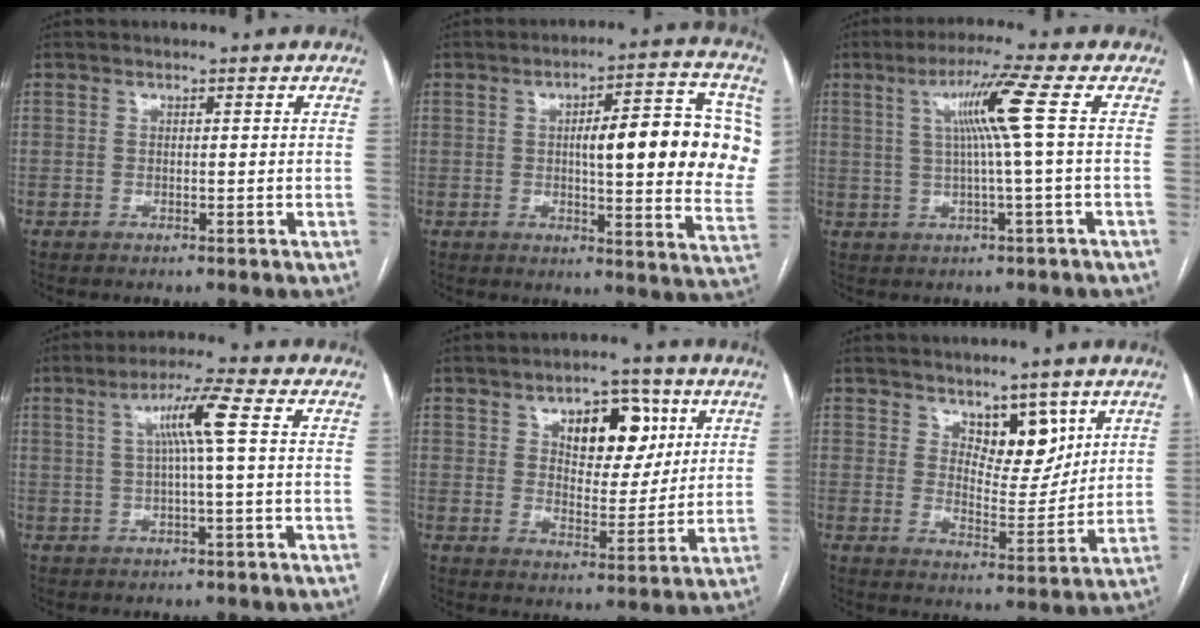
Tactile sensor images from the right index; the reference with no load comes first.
{"total": 19.1, "force": [3.0, 4.1, 18.4], "torque": [-0.194, 0.022, 0.038]}
{"total": 7.5, "force": [1.5, -1.9, 7.1], "torque": [-0.130, 0.012, 0.035]}
{"total": 6.3, "force": [1.1, -0.8, 6.2], "torque": [-0.112, 0.012, 0.022]}
{"total": 10.6, "force": [4.4, 5.5, 7.9], "torque": [-0.113, 0.015, 0.074]}
{"total": 7.0, "force": [4.3, 3.4, 4.3], "torque": [-0.059, -0.009, 0.076]}